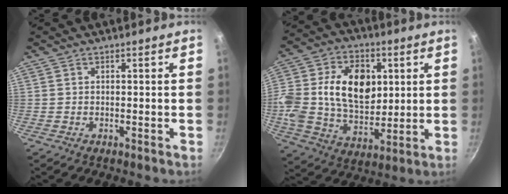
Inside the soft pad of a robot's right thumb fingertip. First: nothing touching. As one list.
[{"total": 22.6, "force": [3.7, 15.8, 15.7], "torque": [-0.291, 0.014, 0.063]}]